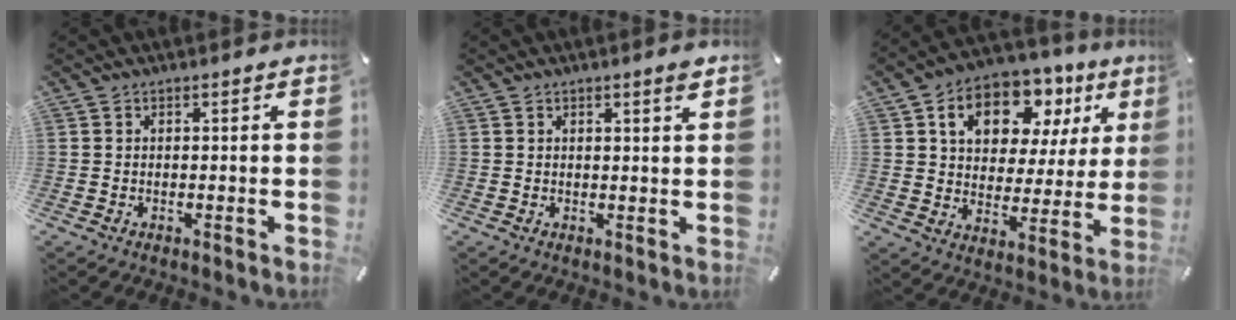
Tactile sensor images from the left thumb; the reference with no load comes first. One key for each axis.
{"total": 1.8, "fx": 1.2, "fy": 0.2, "fz": 1.4, "tx": -0.020, "ty": -0.003, "tz": 0.019}
{"total": 14.9, "fx": 8.0, "fy": 9.9, "fz": 7.7, "tx": -0.123, "ty": -0.038, "tz": 0.141}